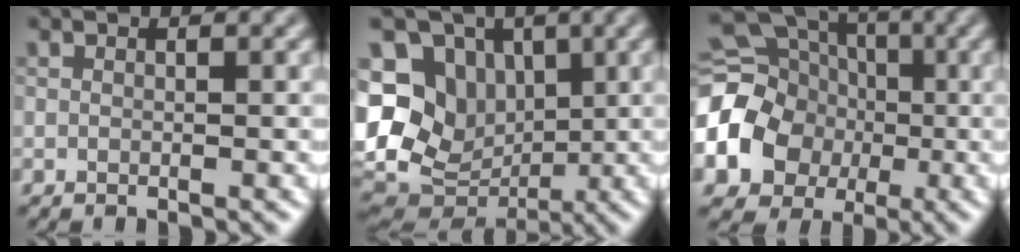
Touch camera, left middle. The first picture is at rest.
{"total": 14.1, "force": [1.0, 12.0, 7.3], "torque": [-0.155, 0.011, 0.010]}
{"total": 17.4, "force": [-2.5, 15.6, 7.3], "torque": [-0.178, -0.004, -0.079]}